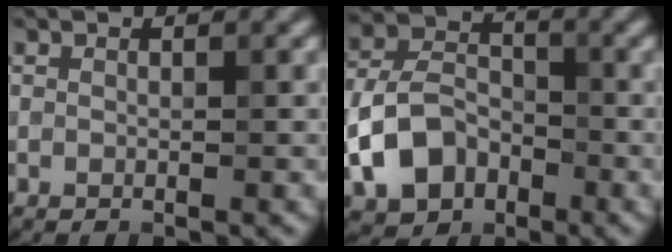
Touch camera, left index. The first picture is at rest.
{"total": 6.3, "force": [-2.5, 4.6, 3.6], "torque": [-0.072, 0.008, -0.054]}